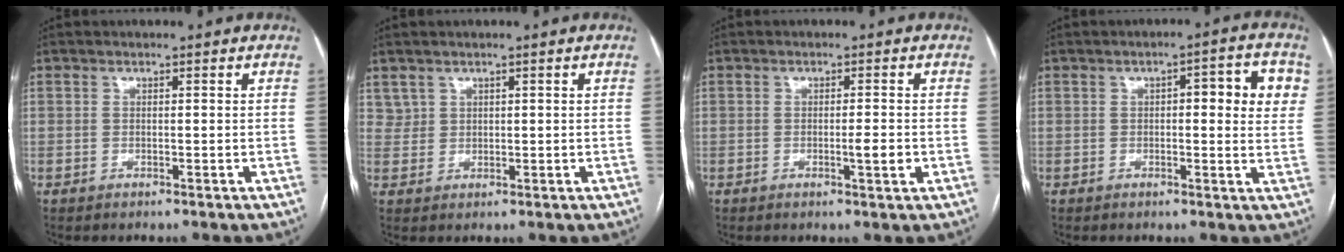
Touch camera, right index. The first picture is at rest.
{"total": 2.1, "force": [1.5, 1.4, 0.0], "torque": [0.008, 0.005, 0.028]}
{"total": 2.5, "force": [-0.6, 0.1, 2.4], "torque": [-0.039, -0.003, -0.008]}
{"total": 7.4, "force": [1.7, 2.1, 6.8], "torque": [-0.076, 0.016, 0.015]}